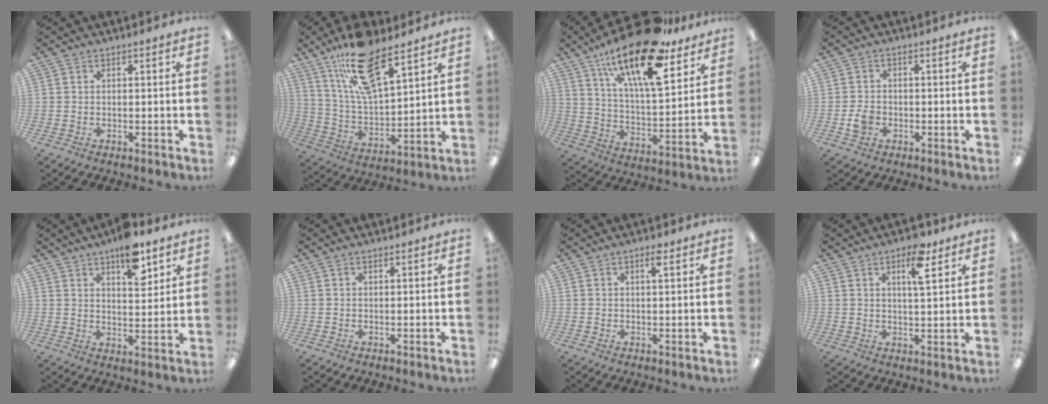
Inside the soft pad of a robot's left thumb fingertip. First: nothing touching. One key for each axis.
{"total": 18.2, "fx": 12.7, "fy": 6.4, "fz": 11.4, "tx": -0.210, "ty": -0.054, "tz": 0.218}
{"total": 23.2, "fx": 16.0, "fy": 7.7, "fz": 15.0, "tx": -0.254, "ty": -0.096, "tz": 0.269}
{"total": 3.5, "fx": -1.0, "fy": 2.7, "fz": 1.9, "tx": -0.036, "ty": 0.004, "tz": -0.019}
{"total": 10.2, "fx": 7.1, "fy": 3.9, "fz": 6.1, "tx": -0.074, "ty": -0.044, "tz": 0.117}
{"total": 0.8, "fx": 0.5, "fy": 0.2, "fz": 0.6, "tx": -0.013, "ty": 0.001, "tz": 0.009}
{"total": 2.5, "fx": 1.5, "fy": 0.5, "fz": 1.9, "tx": -0.033, "ty": 0.000, "tz": 0.024}
{"total": 7.8, "fx": 4.5, "fy": 2.4, "fz": 6.0, "tx": -0.090, "ty": -0.012, "tz": 0.069}